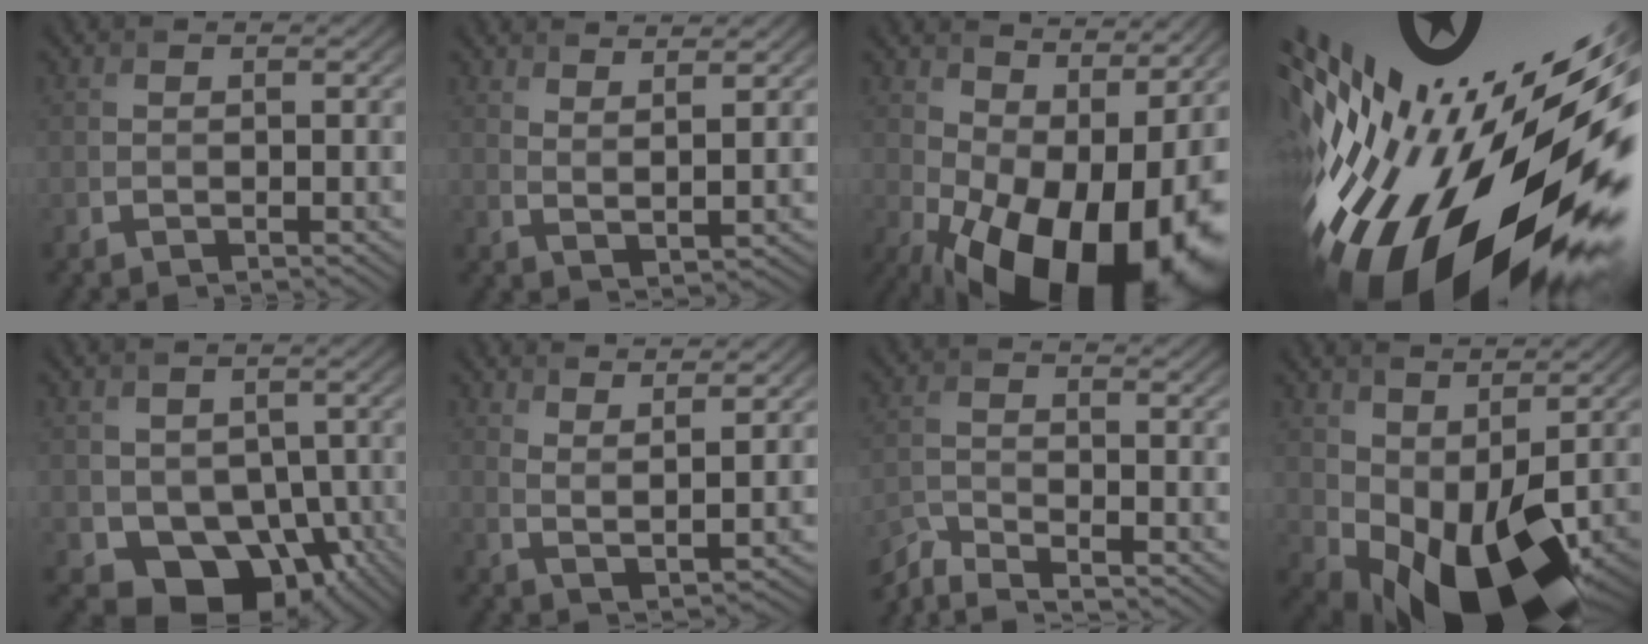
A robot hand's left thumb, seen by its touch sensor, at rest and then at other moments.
{"total": 4.3, "force": [3.7, 0.5, 2.2], "torque": [-0.031, -0.011, 0.066]}
{"total": 18.1, "force": [-2.7, 10.4, 14.5], "torque": [-0.204, -0.018, -0.018]}
{"total": 21.7, "force": [-3.1, 9.0, 19.5], "torque": [-0.335, -0.079, -0.056]}
{"total": 8.2, "force": [-2.5, 6.4, 4.4], "torque": [-0.064, -0.032, -0.034]}
{"total": 5.7, "force": [4.8, 0.8, 3.1], "torque": [-0.058, -0.012, 0.087]}
{"total": 3.9, "force": [-3.8, 0.3, 0.9], "torque": [-0.021, -0.006, -0.091]}
{"total": 11.6, "force": [-0.2, 6.6, 9.5], "torque": [-0.168, -0.016, 0.010]}